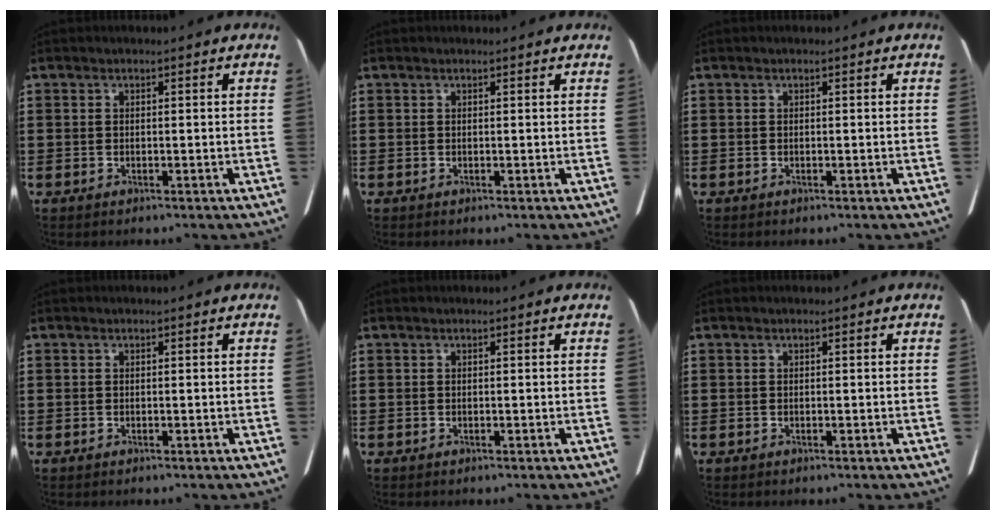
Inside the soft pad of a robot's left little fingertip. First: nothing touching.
{"total": 0.0}
{"total": 0.0}
{"total": 0.0}
{"total": 0.0}
{"total": 0.0}